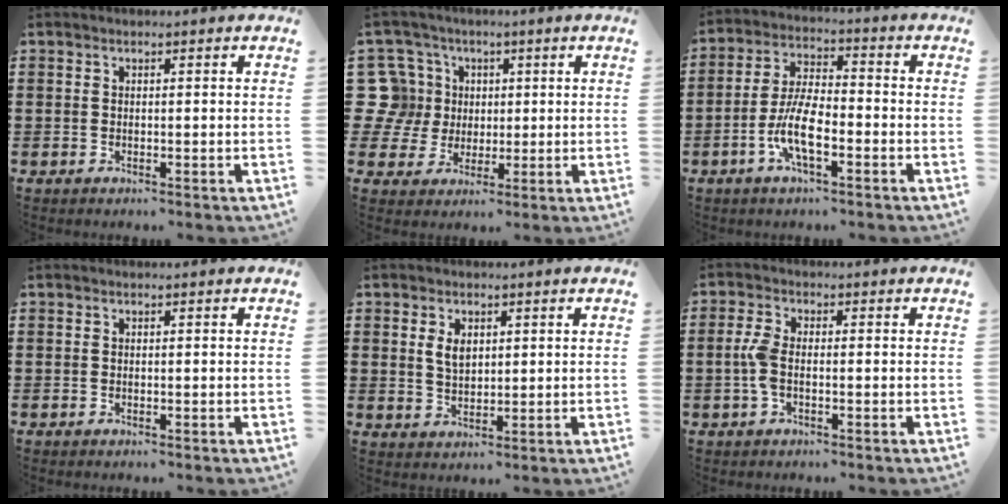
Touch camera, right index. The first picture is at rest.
{"total": 10.2, "force": [1.5, 9.5, 3.3], "torque": [-0.130, 0.012, 0.030]}
{"total": 8.0, "force": [-3.0, 2.7, 6.9], "torque": [-0.154, -0.008, -0.061]}
{"total": 0.0}
{"total": 3.2, "force": [1.1, 1.7, 2.4], "torque": [-0.044, 0.001, 0.019]}
{"total": 3.8, "force": [-0.7, 1.6, 3.4], "torque": [-0.091, -0.006, -0.022]}